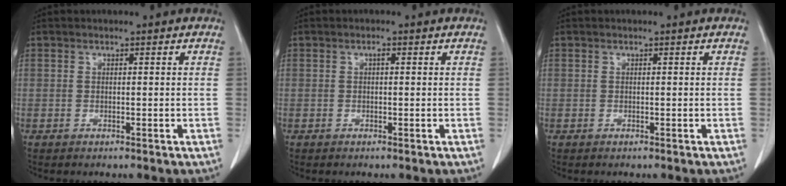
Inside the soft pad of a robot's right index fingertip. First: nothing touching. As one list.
[{"total": 0.7, "force": [0.2, 0.2, 0.6], "torque": [-0.009, 0.003, 0.001]}, {"total": 0.0}]